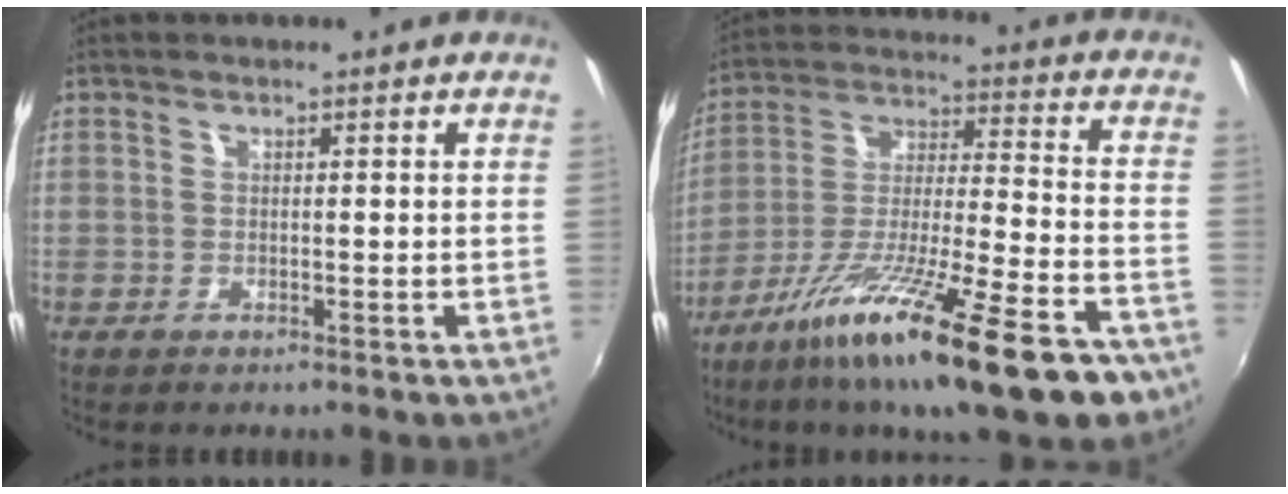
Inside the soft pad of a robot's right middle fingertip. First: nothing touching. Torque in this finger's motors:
{"motor_torque": [1.12, -1.02, 0.45, 0.21]}